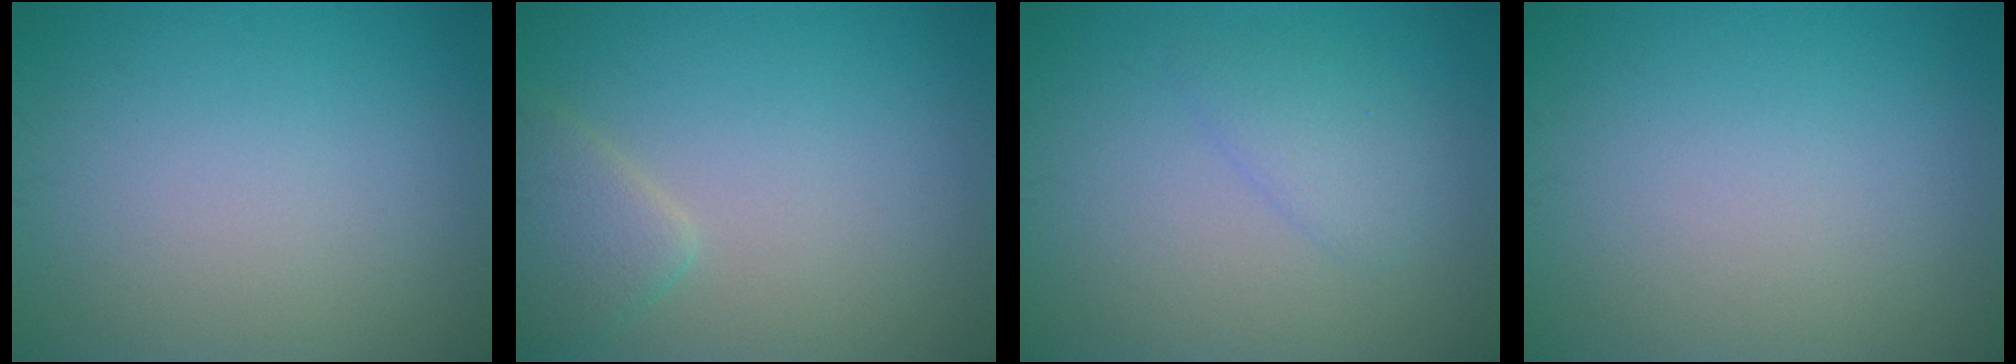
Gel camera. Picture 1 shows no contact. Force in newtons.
{"total": 2.4, "press": 2.4, "slide": 0.2}
{"total": 1.9, "press": 1.9, "slide": 0.1}
{"total": 0.0}